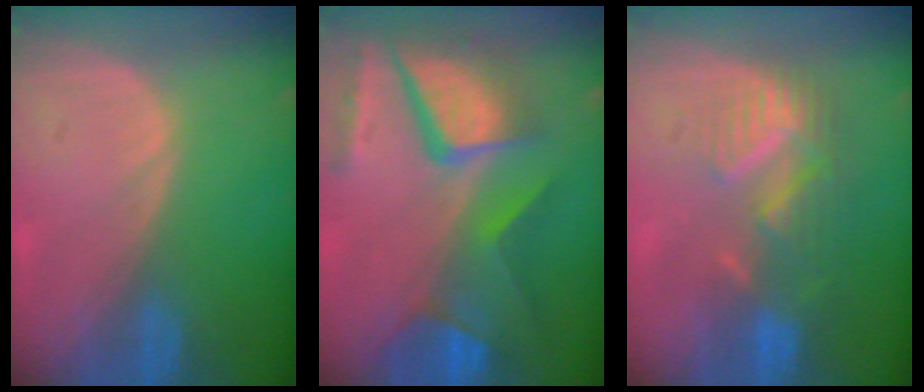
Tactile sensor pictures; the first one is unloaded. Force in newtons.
{"total": 11.9, "press": 9.8, "slide": 6.8}
{"total": 8.9, "press": 7.8, "slide": 4.5}